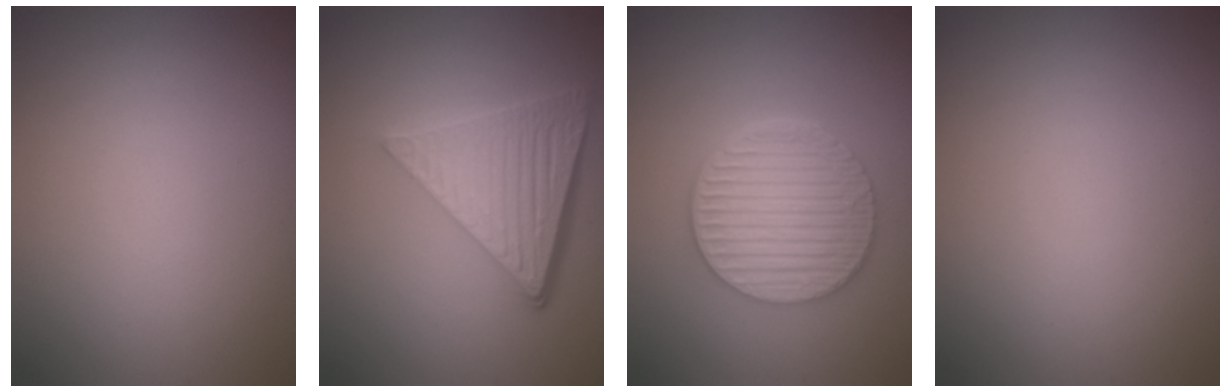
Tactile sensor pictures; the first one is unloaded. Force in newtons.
{"total": 6.4, "press": 4.3, "slide": 4.8}
{"total": 5.6, "press": 4.5, "slide": 3.2}
{"total": 0.0}